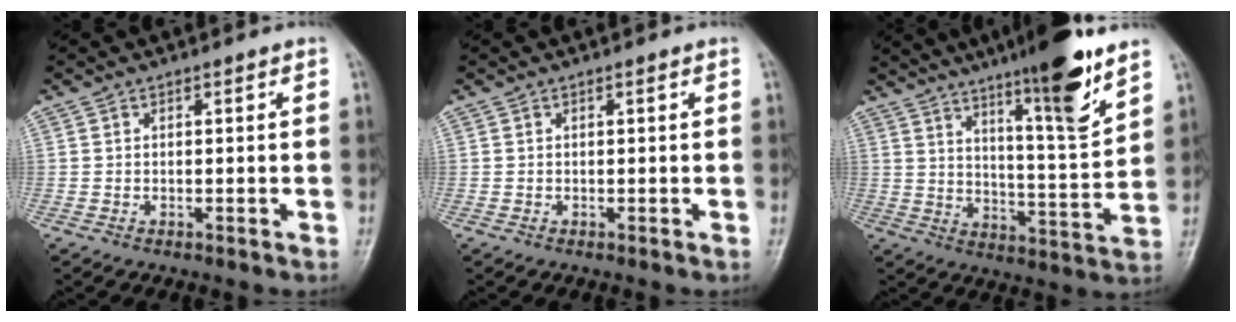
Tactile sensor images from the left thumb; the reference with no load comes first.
{"total": 0.0}
{"total": 16.1, "force": [10.5, 1.9, 12.1], "torque": [-0.171, -0.065, 0.167]}